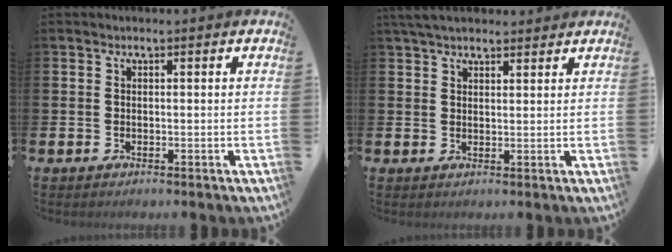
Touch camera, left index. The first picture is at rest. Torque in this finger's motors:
{"motor_torque": [0.97, -1.16, -0.20, 0.16]}